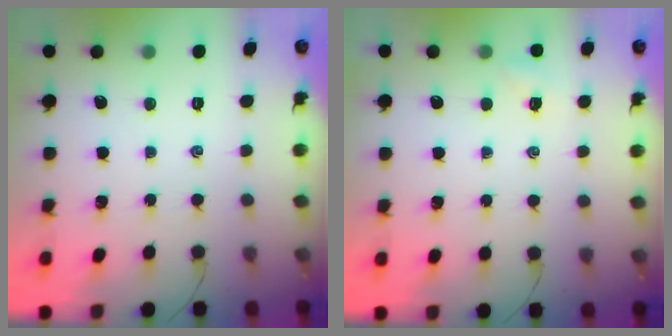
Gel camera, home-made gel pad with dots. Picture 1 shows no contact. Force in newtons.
{"total": 3.1, "press": 3.0, "slide": 1.0}